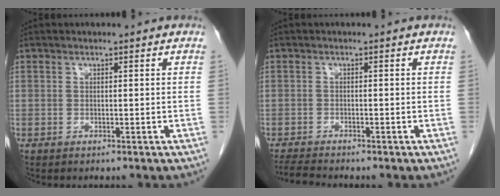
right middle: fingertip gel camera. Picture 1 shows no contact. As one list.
[{"total": 3.4, "force": [-3.2, -0.2, 1.1], "torque": [-0.026, -0.018, -0.055]}]